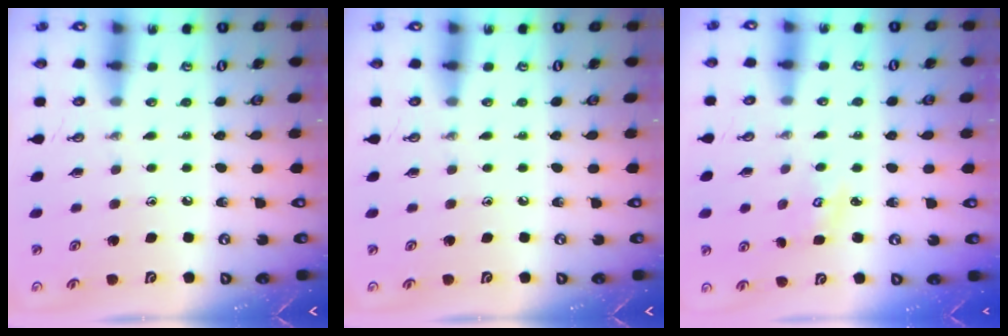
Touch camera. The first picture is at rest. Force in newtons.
{"total": 0.0}
{"total": 2.3, "press": 2.3, "slide": 0.2}